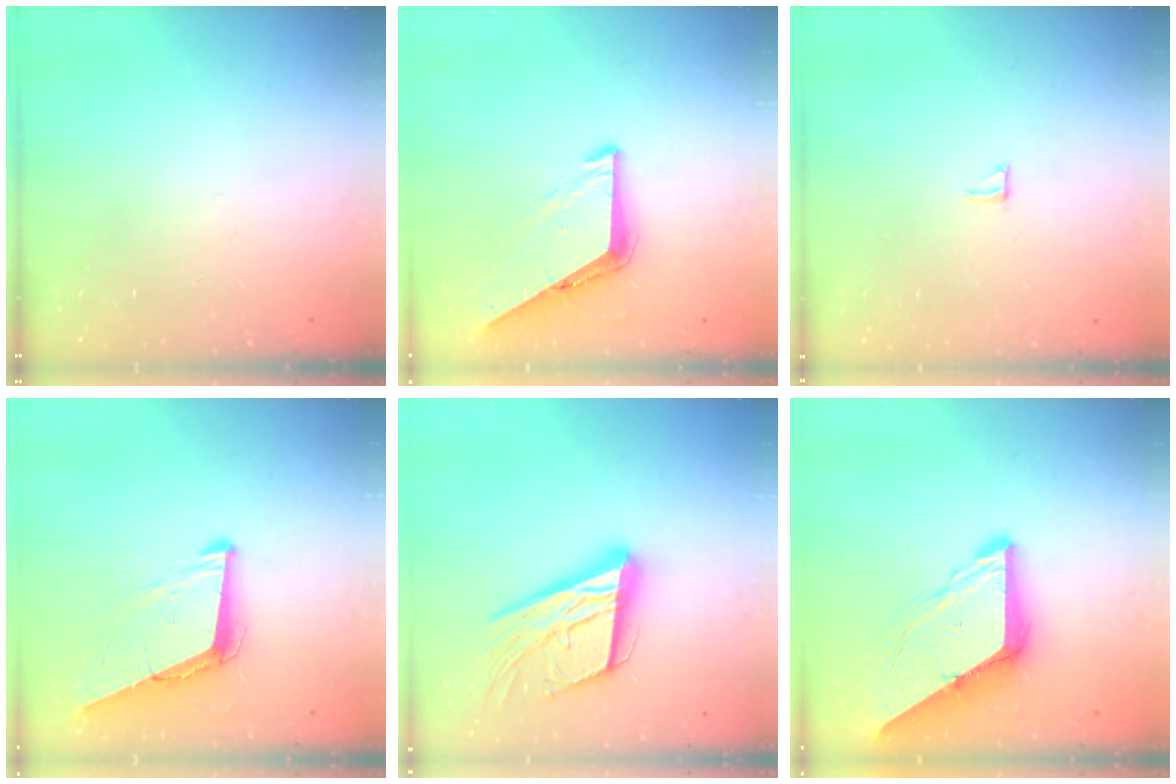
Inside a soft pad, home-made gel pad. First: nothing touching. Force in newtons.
{"total": 6.8, "press": 6.8, "slide": 0.4}
{"total": 4.3, "press": 4.3, "slide": 0.3}
{"total": 9.0, "press": 8.1, "slide": 3.8}
{"total": 22.7, "press": 22.3, "slide": 4.0}
{"total": 10.2, "press": 10.1, "slide": 1.2}